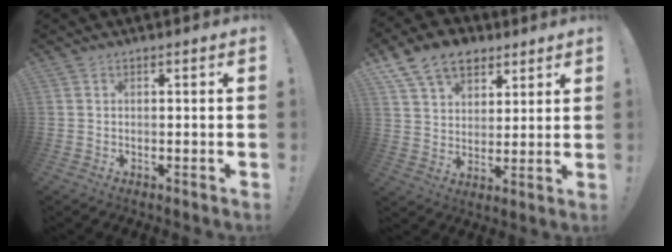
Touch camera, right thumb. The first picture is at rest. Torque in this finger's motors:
{"motor_torque": [1.47, 1.49, 0.54, 0.54, 0.05]}